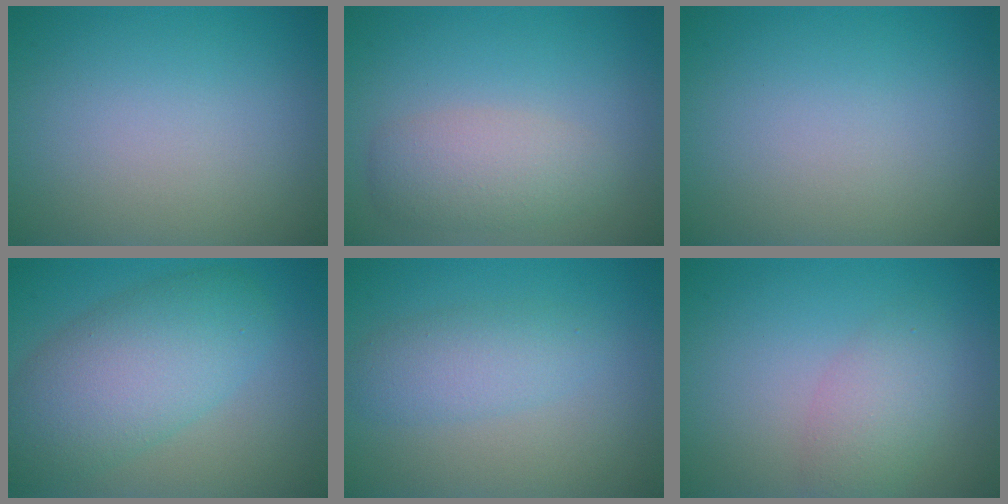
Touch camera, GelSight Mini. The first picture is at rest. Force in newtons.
{"total": 3.3, "press": 3.3, "slide": 0.1}
{"total": 0.0}
{"total": 7.5, "press": 7.5, "slide": 0.3}
{"total": 2.8, "press": 2.8, "slide": 0.1}
{"total": 3.0, "press": 3.0, "slide": 0.2}